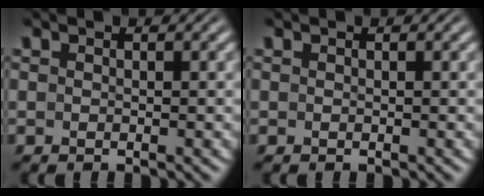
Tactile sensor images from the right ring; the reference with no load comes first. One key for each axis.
{"total": 0.0}